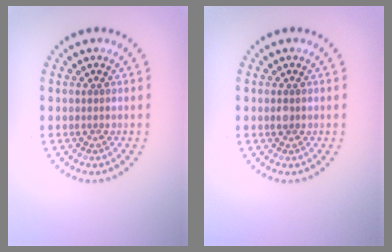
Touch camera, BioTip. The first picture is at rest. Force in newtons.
{"total": 0.7, "press": 0.7, "slide": 0.0}